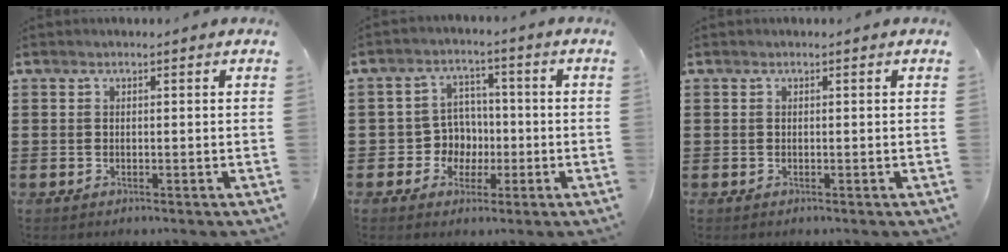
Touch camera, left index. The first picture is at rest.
{"total": 5.4, "force": [-1.0, 5.1, 1.5], "torque": [-0.047, 0.014, -0.018]}
{"total": 0.0}